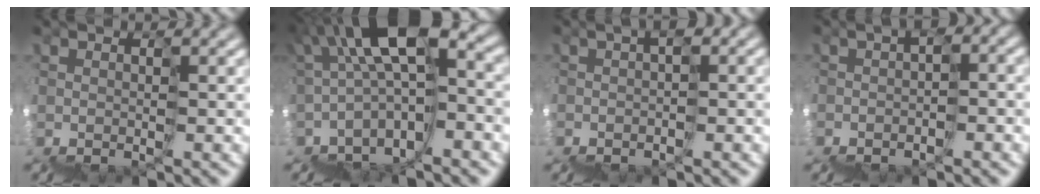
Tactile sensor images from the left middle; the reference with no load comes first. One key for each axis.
{"total": 7.5, "fx": 0.9, "fy": 2.1, "fz": 7.2, "tx": -0.126, "ty": 0.043, "tz": 0.008}
{"total": 1.8, "fx": -1.5, "fy": -0.4, "fz": 1.0, "tx": -0.019, "ty": -0.004, "tz": -0.030}
{"total": 2.7, "fx": -2.2, "fy": 0.5, "fz": 1.5, "tx": -0.027, "ty": -0.006, "tz": -0.034}